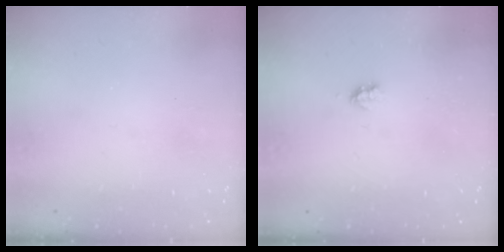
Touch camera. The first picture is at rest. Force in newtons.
{"total": 1.9, "press": 1.8, "slide": 0.4}